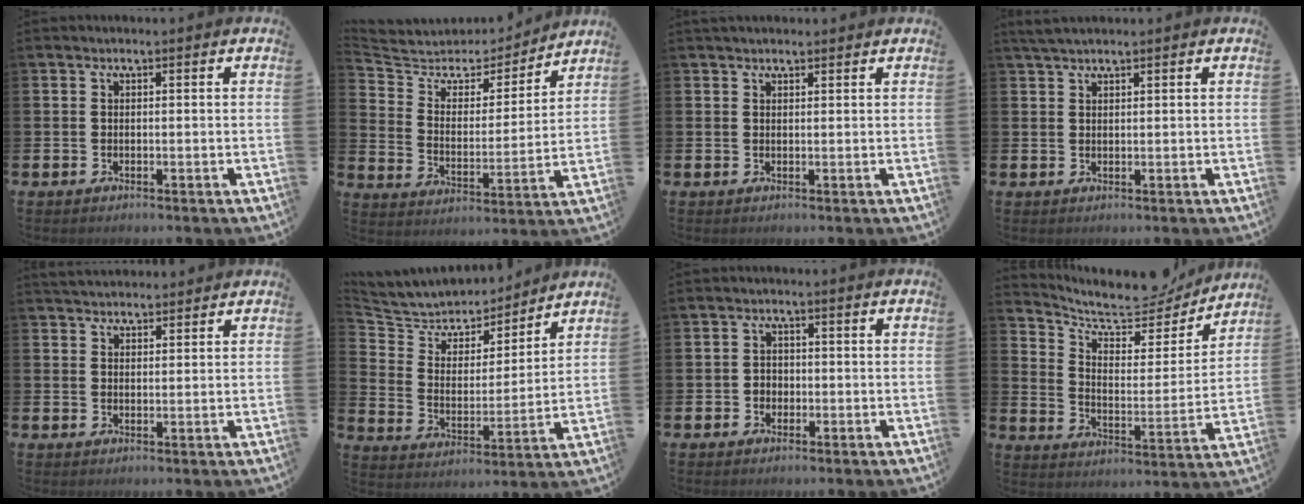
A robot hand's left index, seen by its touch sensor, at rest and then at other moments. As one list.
[{"total": 6.0, "force": [5.1, 2.9, 0.9], "torque": [-0.060, -0.042, 0.086]}, {"total": 1.4, "force": [1.3, 0.4, 0.3], "torque": [0.000, 0.002, 0.022]}, {"total": 2.2, "force": [1.9, 0.4, 1.0], "torque": [-0.022, 0.003, 0.035]}, {"total": 3.2, "force": [3.1, 0.8, 0.1], "torque": [-0.001, -0.011, 0.056]}, {"total": 7.1, "force": [6.7, 2.5, 0.1], "torque": [-0.055, -0.054, 0.118]}, {"total": 1.8, "force": [-0.5, 1.6, 0.5], "torque": [-0.004, 0.003, -0.015]}, {"total": 9.0, "force": [8.3, 2.5, 2.6], "torque": [-0.082, -0.065, 0.141]}]